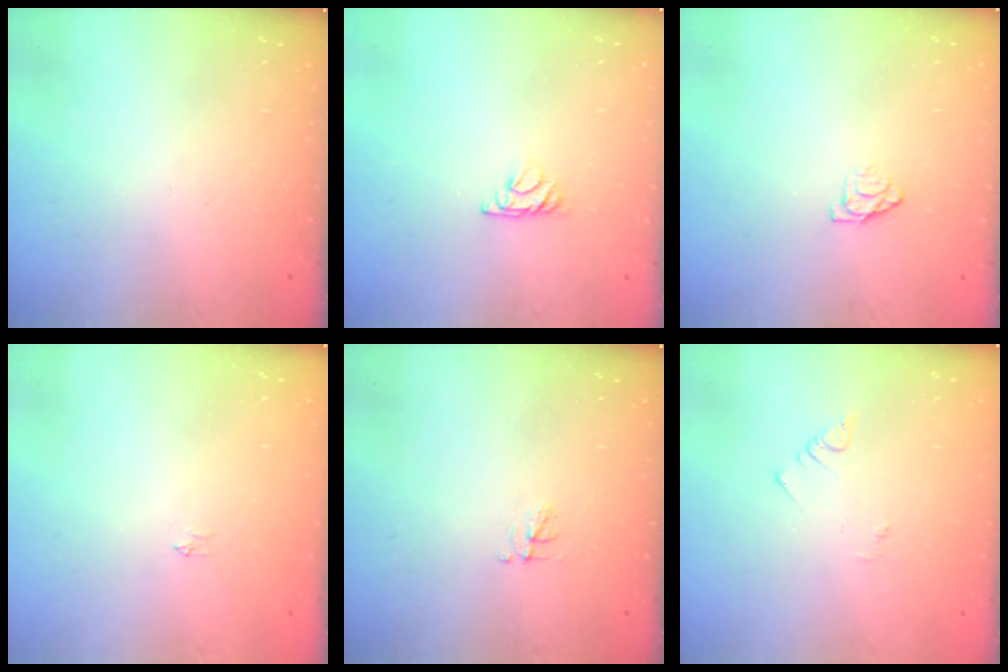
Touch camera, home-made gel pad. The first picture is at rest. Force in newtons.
{"total": 4.3, "press": 4.3, "slide": 0.7}
{"total": 4.5, "press": 4.5, "slide": 0.3}
{"total": 2.2, "press": 2.2, "slide": 0.3}
{"total": 3.1, "press": 3.1, "slide": 0.4}
{"total": 1.1, "press": 1.1, "slide": 0.3}